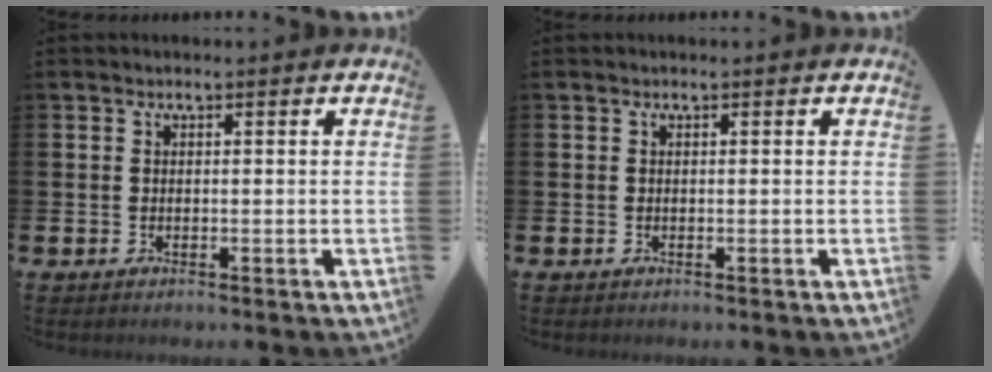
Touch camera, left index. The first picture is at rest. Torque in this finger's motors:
{"motor_torque": [0.00, 0.00, 0.00, -0.01]}